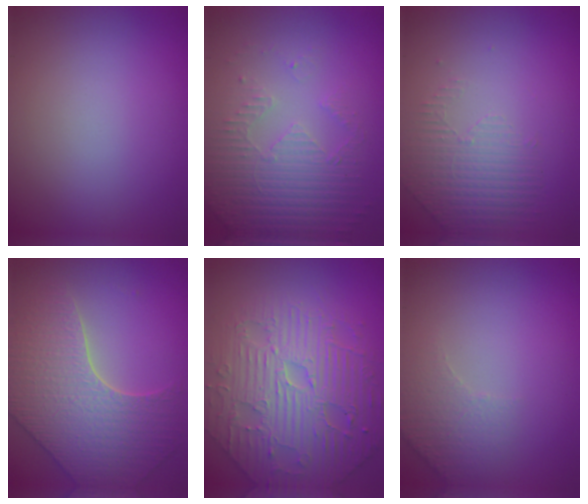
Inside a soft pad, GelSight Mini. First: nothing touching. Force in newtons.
{"total": 5.1, "press": 3.5, "slide": 3.7}
{"total": 1.5, "press": 0.9, "slide": 1.2}
{"total": 6.4, "press": 5.7, "slide": 3.1}
{"total": 6.9, "press": 5.9, "slide": 3.5}
{"total": 2.3, "press": 2.3, "slide": 0.6}